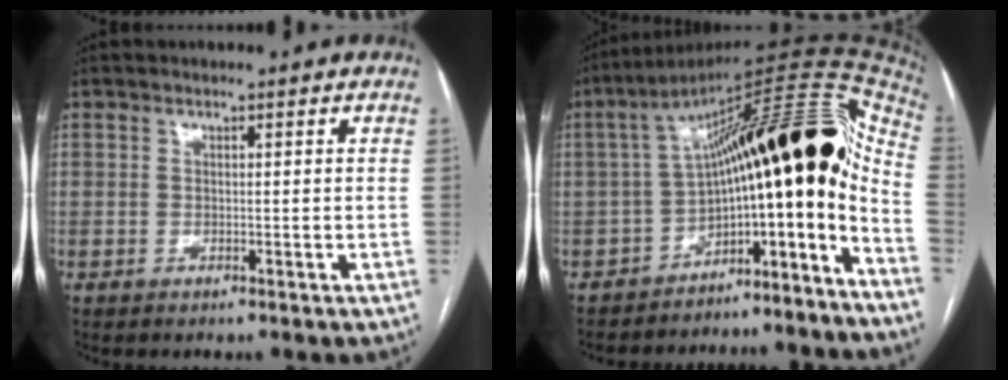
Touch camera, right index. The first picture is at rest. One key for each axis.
{"total": 23.3, "fx": -8.6, "fy": 6.4, "fz": 20.7, "tx": -0.243, "ty": 0.083, "tz": -0.117}